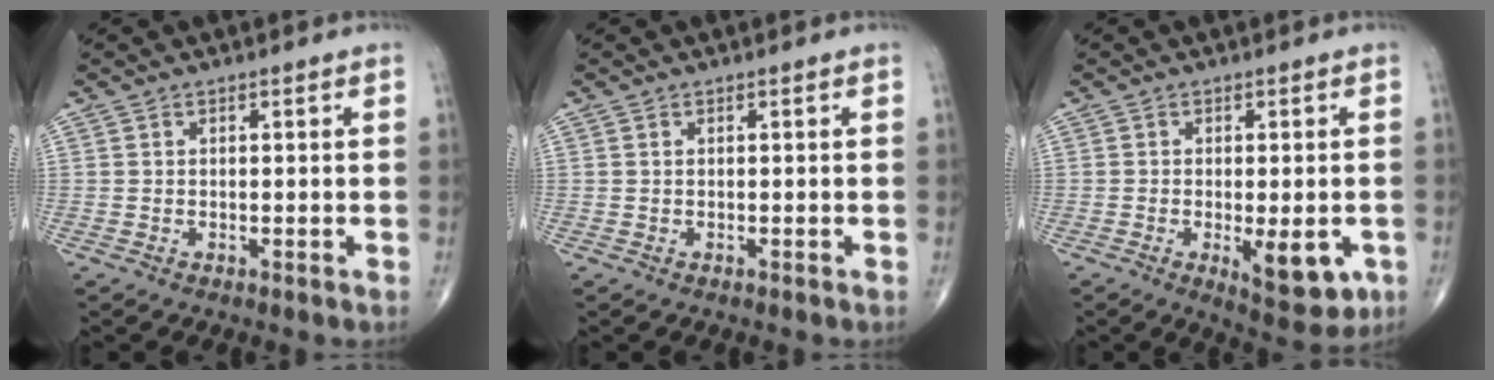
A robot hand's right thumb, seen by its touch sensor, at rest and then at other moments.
{"total": 0.0}
{"total": 8.7, "force": [-2.6, 3.4, 7.6], "torque": [-0.085, -0.011, -0.027]}